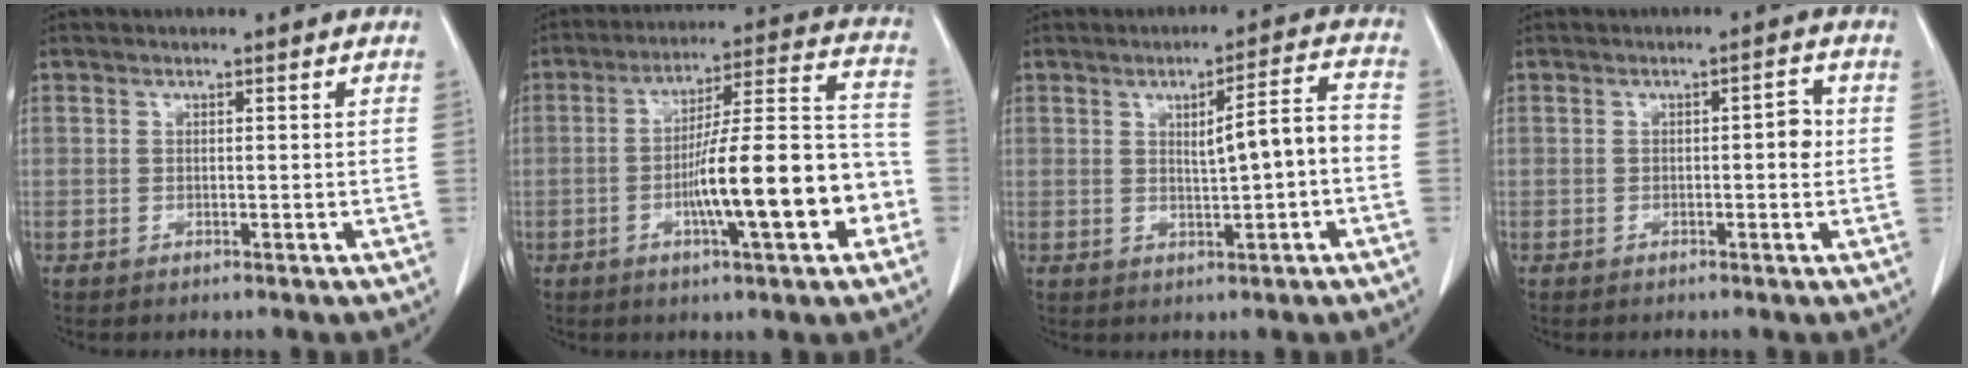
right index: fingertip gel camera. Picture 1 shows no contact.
{"total": 16.1, "force": [-4.7, 2.1, 15.2], "torque": [-0.232, 0.020, -0.071]}
{"total": 6.6, "force": [-0.2, 0.5, 6.6], "torque": [-0.095, 0.012, 0.000]}
{"total": 2.4, "force": [0.0, 0.8, 2.3], "torque": [-0.027, 0.006, -0.001]}